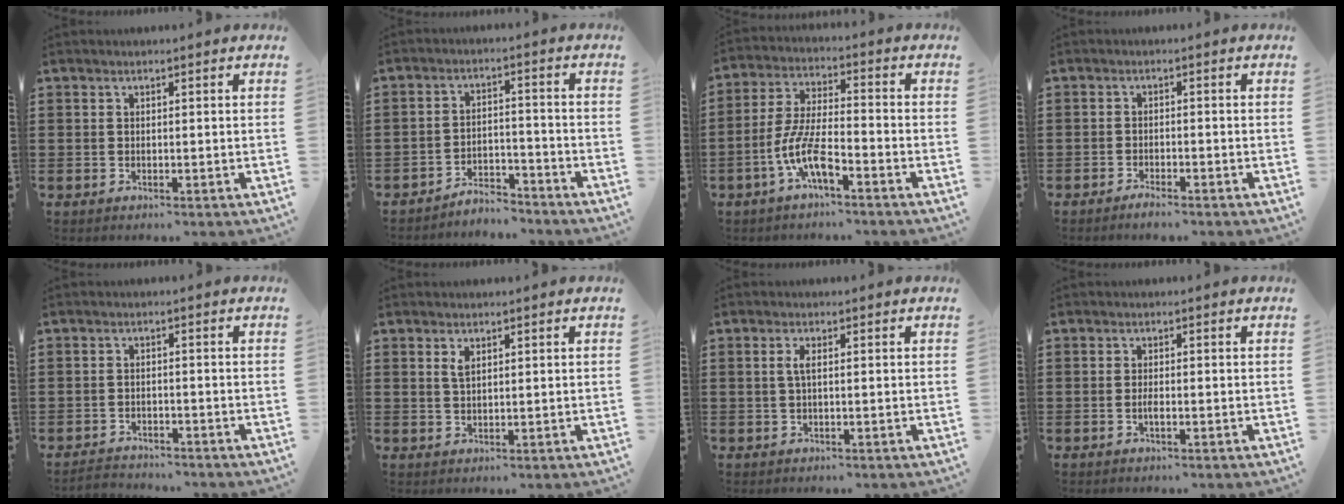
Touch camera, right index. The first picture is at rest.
{"total": 4.3, "force": [-4.2, 0.5, 0.2], "torque": [-0.009, 0.008, -0.087]}
{"total": 8.9, "force": [-4.4, 2.4, 7.4], "torque": [-0.174, -0.010, -0.089]}
{"total": 1.6, "force": [-1.5, 0.0, 0.5], "torque": [-0.012, -0.003, -0.028]}
{"total": 2.2, "force": [-2.2, 0.3, -0.3], "torque": [-0.003, 0.002, -0.049]}
{"total": 1.8, "force": [0.9, 0.7, 1.4], "torque": [-0.030, 0.004, 0.015]}
{"total": 1.8, "force": [0.1, 0.4, 1.7], "torque": [-0.041, -0.002, -0.003]}
{"total": 1.4, "force": [-0.5, 0.3, 1.2], "torque": [-0.024, -0.002, -0.008]}